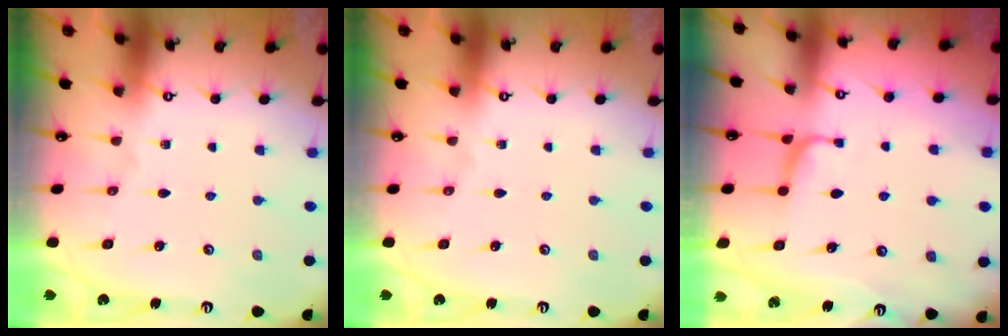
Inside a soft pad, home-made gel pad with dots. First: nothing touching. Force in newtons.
{"total": 0.0}
{"total": 2.0, "press": 1.9, "slide": 0.4}